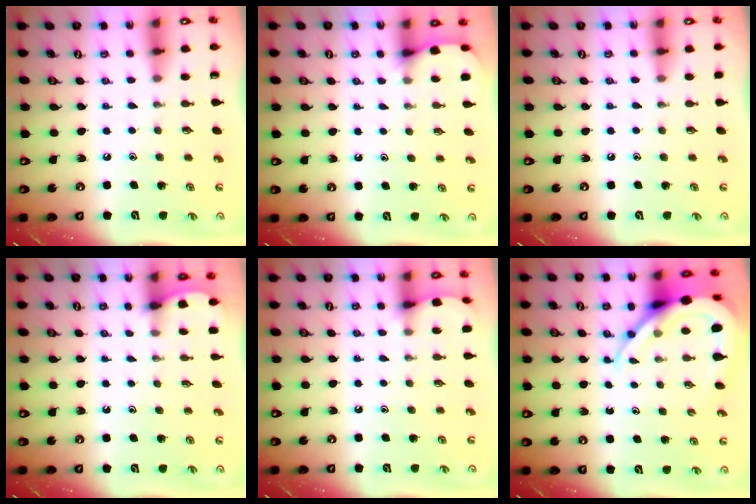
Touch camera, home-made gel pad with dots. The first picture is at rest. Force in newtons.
{"total": 3.3, "press": 3.3, "slide": 0.3}
{"total": 2.3, "press": 2.2, "slide": 0.4}
{"total": 1.9, "press": 1.9, "slide": 0.2}
{"total": 3.6, "press": 3.6, "slide": 0.2}
{"total": 10.8, "press": 10.7, "slide": 1.2}